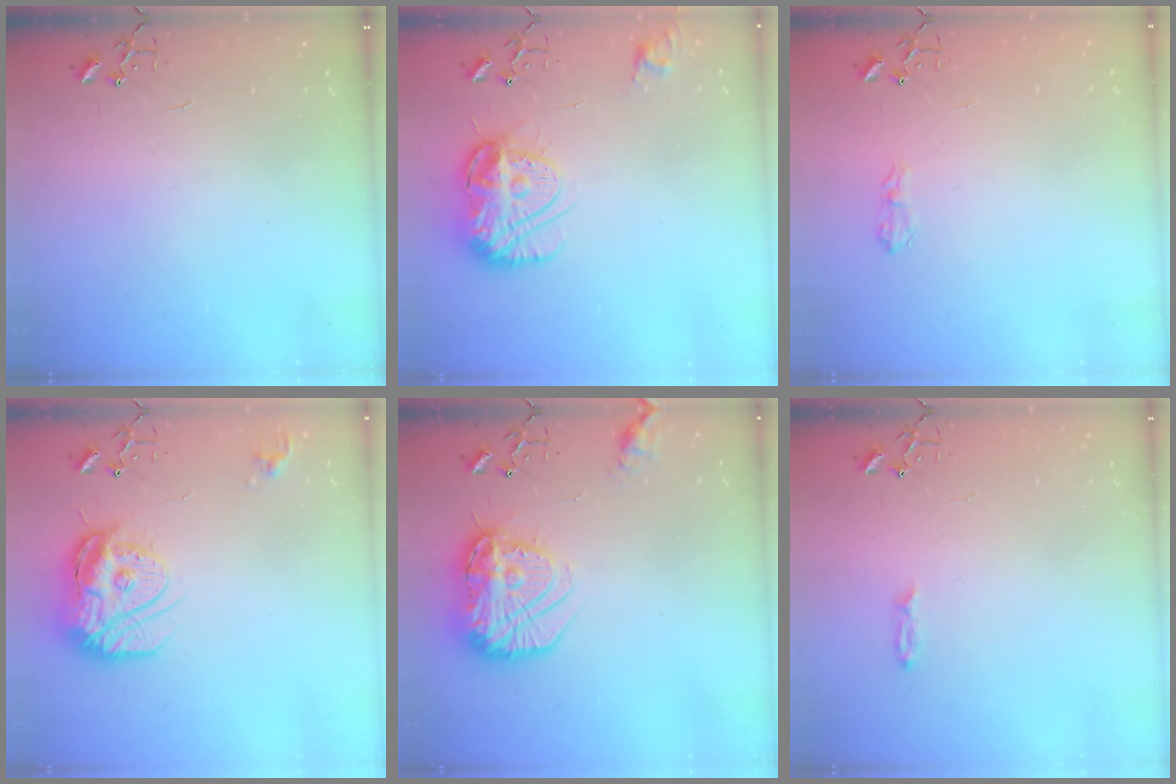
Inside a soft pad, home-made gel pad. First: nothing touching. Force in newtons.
{"total": 14.7, "press": 14.7, "slide": 1.0}
{"total": 7.0, "press": 6.9, "slide": 0.9}
{"total": 17.0, "press": 16.9, "slide": 1.4}
{"total": 19.3, "press": 19.2, "slide": 1.6}
{"total": 3.2, "press": 3.1, "slide": 0.3}